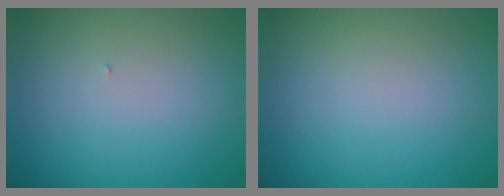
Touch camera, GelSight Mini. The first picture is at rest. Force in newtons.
{"total": 0.0}